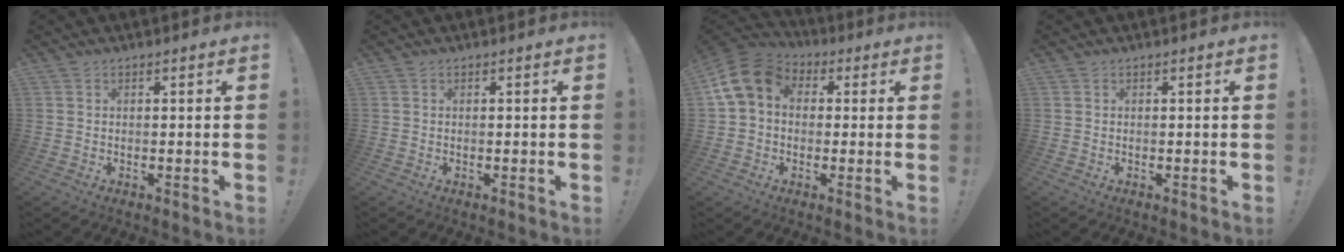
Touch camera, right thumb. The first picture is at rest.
{"total": 0.0}
{"total": 12.8, "force": [2.7, 9.9, 7.7], "torque": [-0.136, 0.006, 0.056]}
{"total": 0.0}